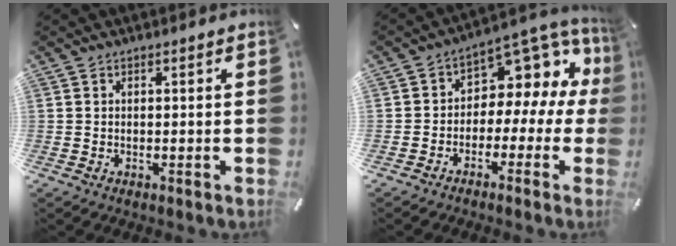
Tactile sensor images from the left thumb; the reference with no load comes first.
{"total": 8.9, "force": [2.7, 6.7, 5.2], "torque": [-0.071, -0.028, 0.048]}